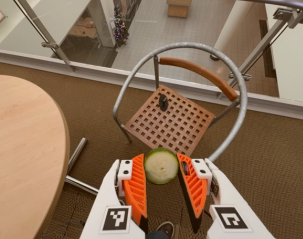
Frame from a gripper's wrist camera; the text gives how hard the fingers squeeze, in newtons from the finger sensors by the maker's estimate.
{"total": 9.9, "left": 10.3, "right": 9.5}